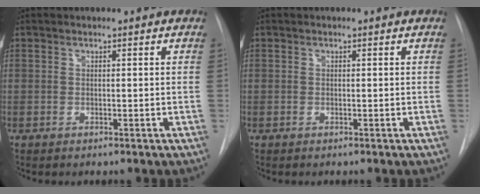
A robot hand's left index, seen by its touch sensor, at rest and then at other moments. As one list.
[{"total": 0.0}]